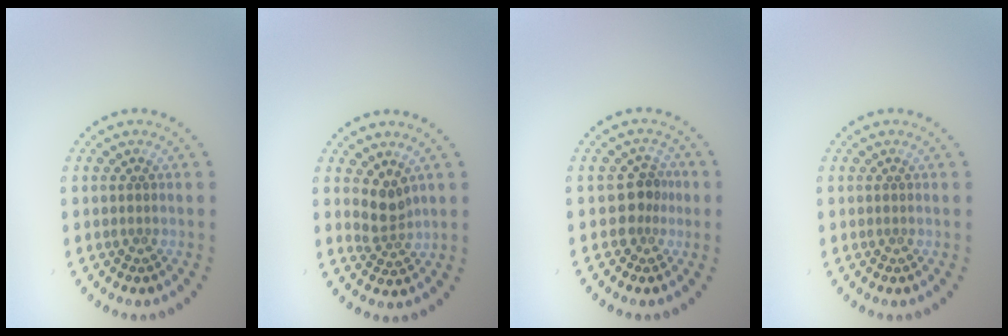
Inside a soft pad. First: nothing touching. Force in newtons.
{"total": 2.2, "press": 1.8, "slide": 1.4}
{"total": 2.3, "press": 1.7, "slide": 1.6}
{"total": 0.0}